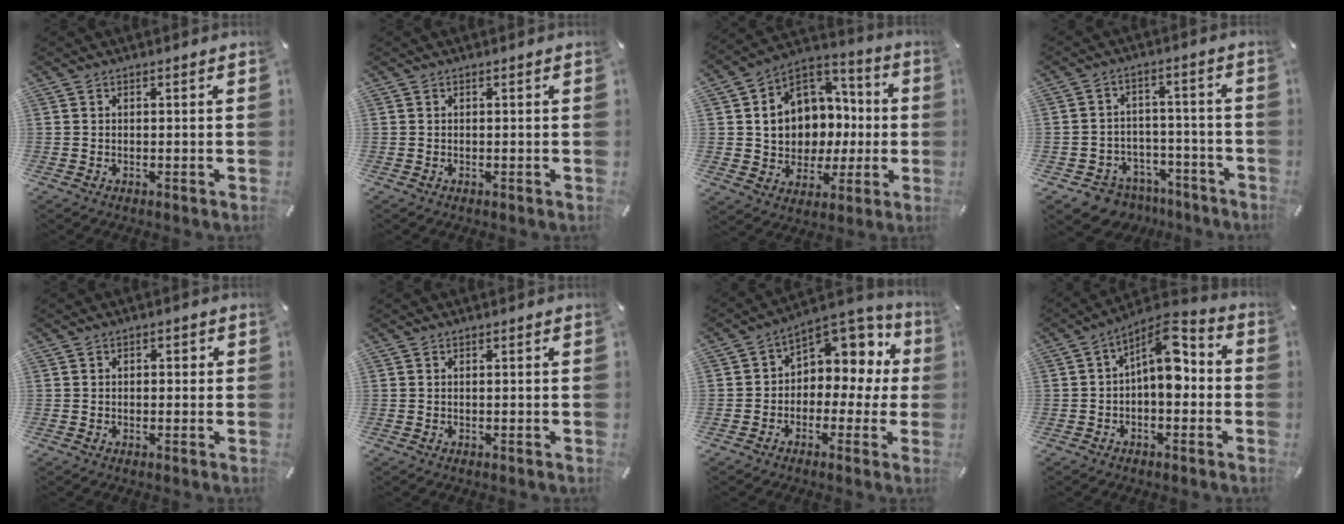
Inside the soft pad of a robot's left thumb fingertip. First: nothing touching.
{"total": 0.0}
{"total": 11.9, "force": [0.3, 11.1, 4.3], "torque": [-0.078, -0.024, 0.015]}
{"total": 6.7, "force": [-4.4, 4.9, 0.9], "torque": [-0.018, 0.024, -0.078]}
{"total": 1.2, "force": [-0.3, 1.0, 0.6], "torque": [-0.012, 0.007, -0.010]}
{"total": 0.0}
{"total": 6.8, "force": [1.0, 5.2, 4.2], "torque": [-0.060, -0.002, 0.013]}
{"total": 10.0, "force": [1.2, 5.2, 8.5], "torque": [-0.147, -0.018, 0.015]}